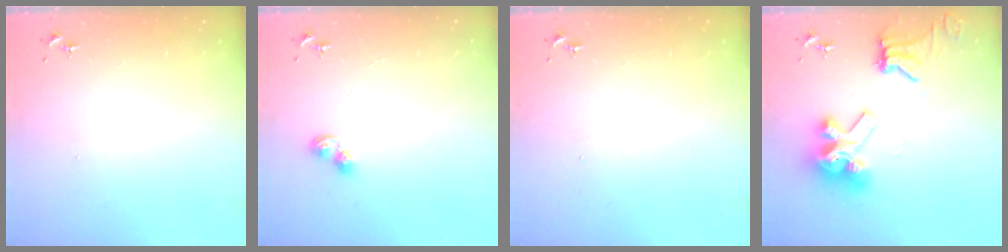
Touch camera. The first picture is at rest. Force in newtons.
{"total": 6.0, "press": 5.9, "slide": 0.6}
{"total": 0.0}
{"total": 14.0, "press": 14.0, "slide": 1.2}